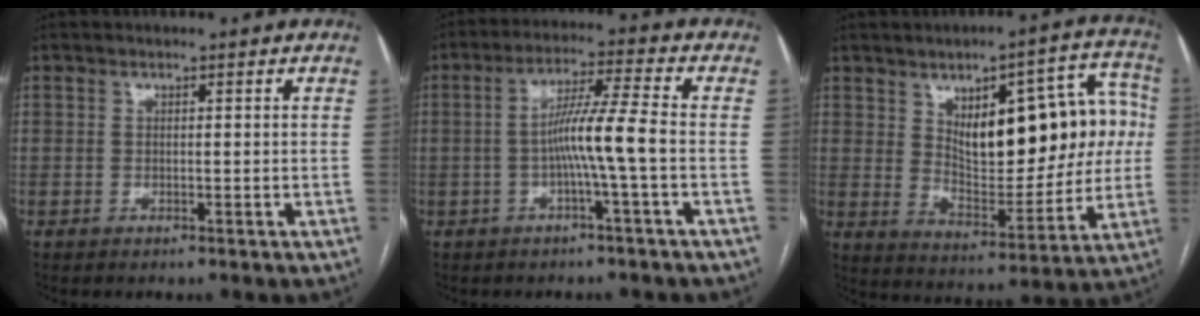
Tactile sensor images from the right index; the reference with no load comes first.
{"total": 7.4, "force": [-1.5, -1.1, 7.2], "torque": [-0.130, 0.011, -0.027]}
{"total": 17.8, "force": [3.7, 7.6, 15.7], "torque": [-0.204, 0.036, 0.066]}